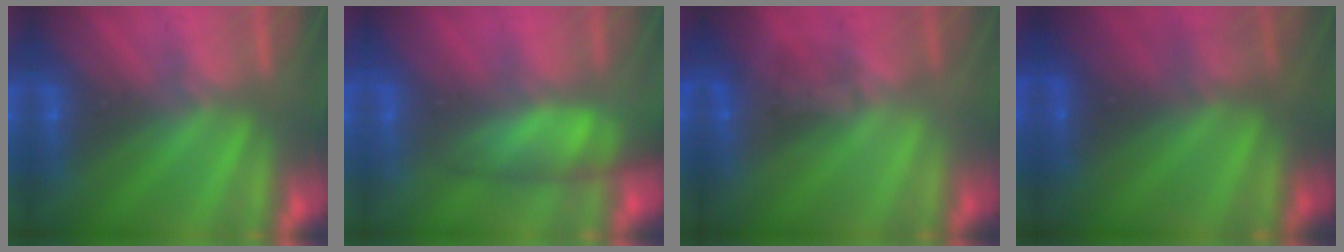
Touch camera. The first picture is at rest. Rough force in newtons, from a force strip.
{"total": 4.8}
{"total": 1.6}
{"total": 2.4}